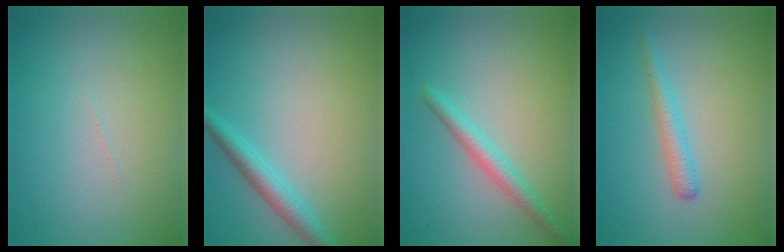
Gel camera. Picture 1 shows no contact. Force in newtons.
{"total": 2.6, "press": 2.6, "slide": 0.1}
{"total": 2.2, "press": 2.2, "slide": 0.0}
{"total": 1.9, "press": 1.9, "slide": 0.1}